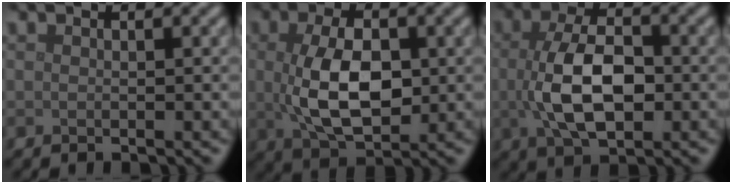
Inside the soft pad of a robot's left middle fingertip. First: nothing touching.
{"total": 7.0, "force": [0.2, 3.9, 5.8], "torque": [-0.125, -0.004, 0.008]}
{"total": 7.1, "force": [-0.3, 3.8, 5.9], "torque": [-0.132, -0.004, -0.004]}